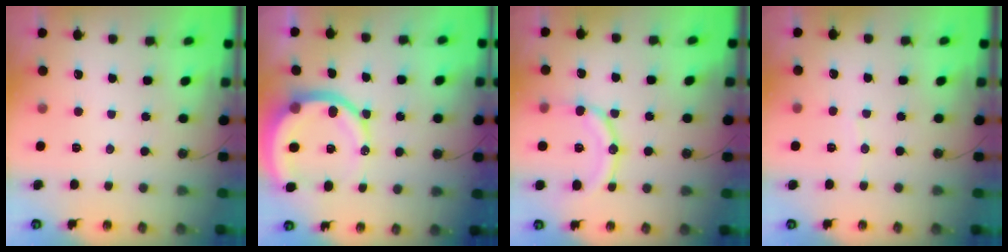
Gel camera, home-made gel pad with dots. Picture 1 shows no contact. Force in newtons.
{"total": 13.6, "press": 13.5, "slide": 1.6}
{"total": 14.2, "press": 14.0, "slide": 2.1}
{"total": 2.7, "press": 2.7, "slide": 0.3}